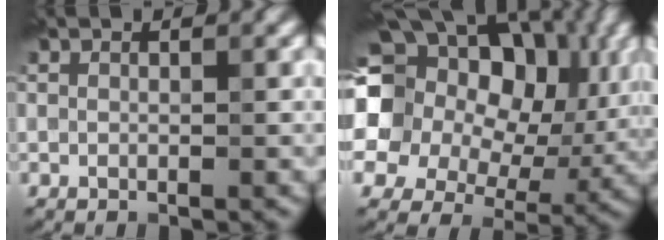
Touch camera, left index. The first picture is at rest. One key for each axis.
{"total": 21.9, "fx": 7.2, "fy": 16.5, "fz": 12.4, "tx": -0.229, "ty": 0.039, "tz": 0.094}